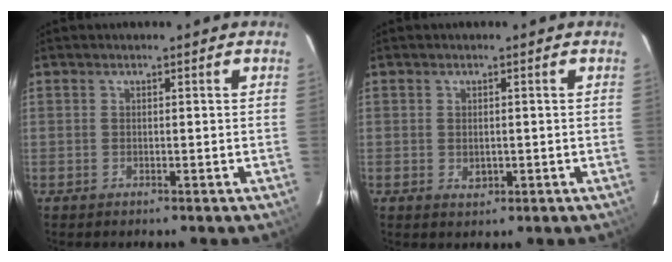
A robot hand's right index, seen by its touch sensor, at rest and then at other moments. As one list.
[{"total": 2.0, "force": [-0.2, 1.5, 1.3], "torque": [-0.020, -0.001, 0.001]}]